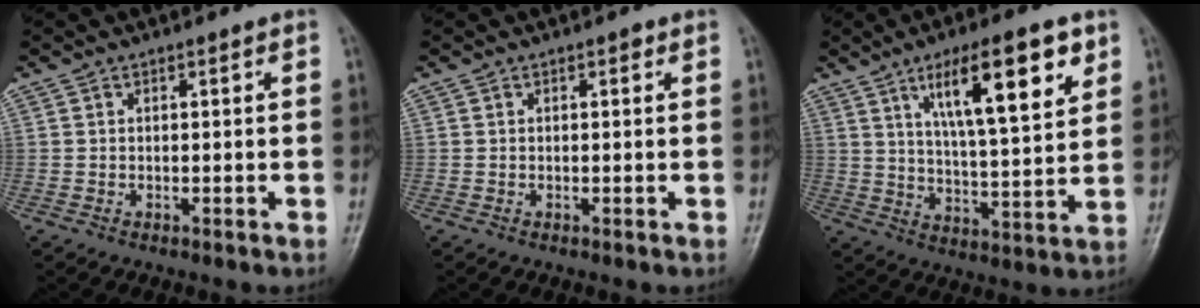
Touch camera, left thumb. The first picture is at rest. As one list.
[{"total": 0.6, "force": [0.3, 0.3, 0.5], "torque": [-0.006, 0.000, 0.002]}, {"total": 15.9, "force": [7.8, 4.2, 13.3], "torque": [-0.195, -0.033, 0.128]}]